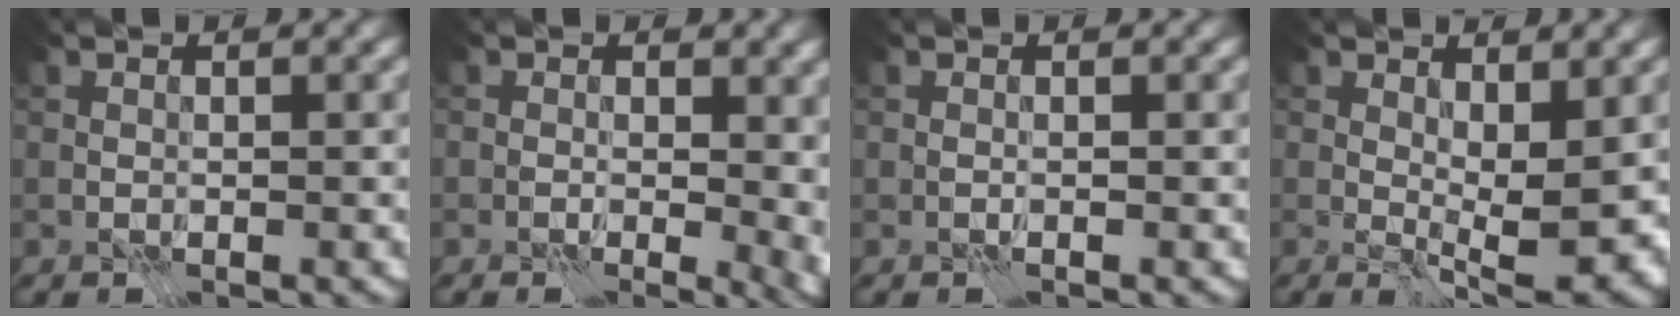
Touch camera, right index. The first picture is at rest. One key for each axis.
{"total": 5.7, "fx": 0.2, "fy": 3.6, "fz": 4.5, "tx": -0.036, "ty": -0.014, "tz": 0.004}
{"total": 0.0}
{"total": 5.1, "fx": 0.9, "fy": 1.4, "fz": 4.8, "tx": -0.078, "ty": -0.008, "tz": 0.018}